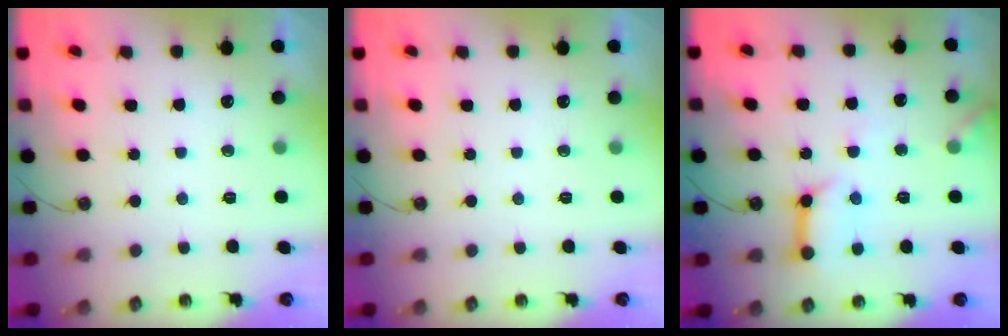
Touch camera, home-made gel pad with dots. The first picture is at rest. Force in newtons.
{"total": 0.0}
{"total": 11.8, "press": 11.8, "slide": 1.2}